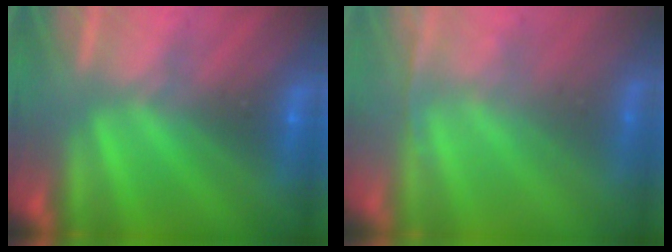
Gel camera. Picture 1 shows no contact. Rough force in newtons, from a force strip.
{"total": 1.2}